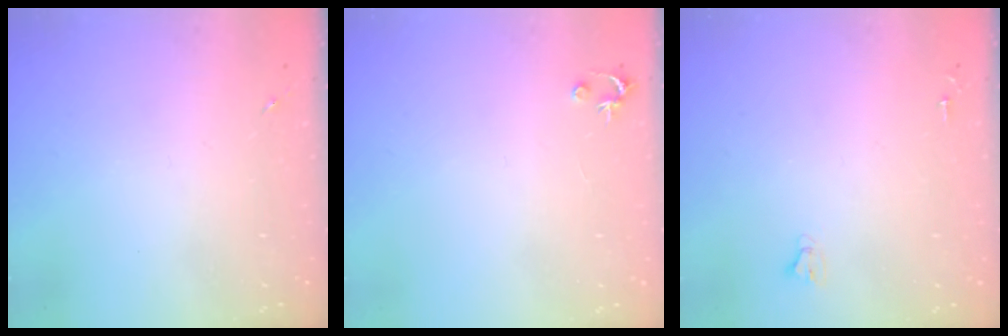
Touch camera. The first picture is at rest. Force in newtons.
{"total": 2.5, "press": 2.5, "slide": 0.2}
{"total": 2.0, "press": 2.0, "slide": 0.2}